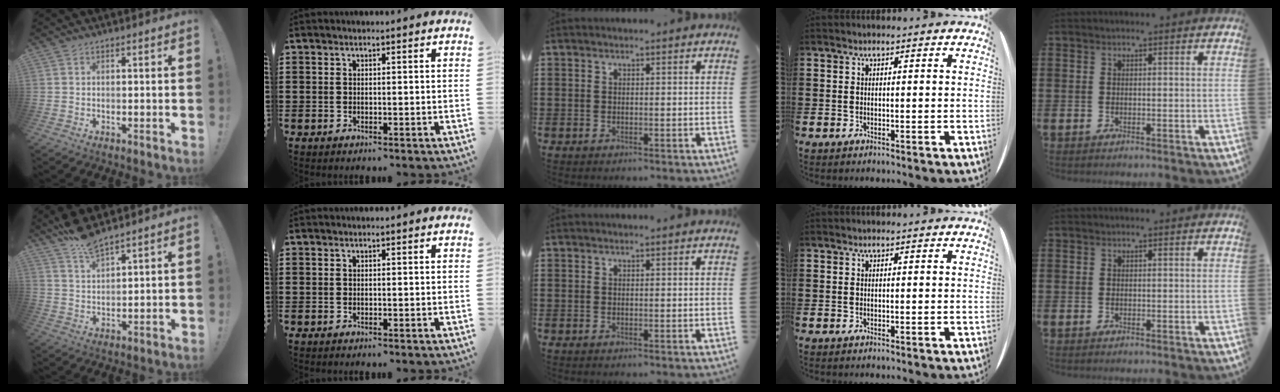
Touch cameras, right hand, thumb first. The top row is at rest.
{"thumb": {"total": 7.0, "force": [6.0, 1.2, 3.4], "torque": [-0.074, -0.032, 0.110]}}